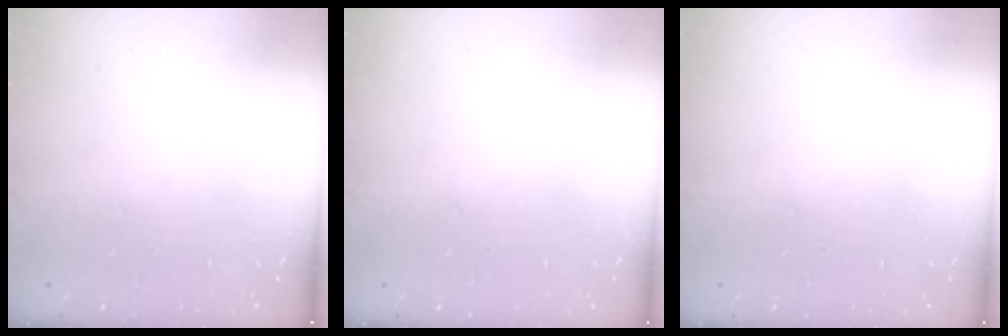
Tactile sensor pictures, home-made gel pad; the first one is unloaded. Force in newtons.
{"total": 0.0}
{"total": 0.0}